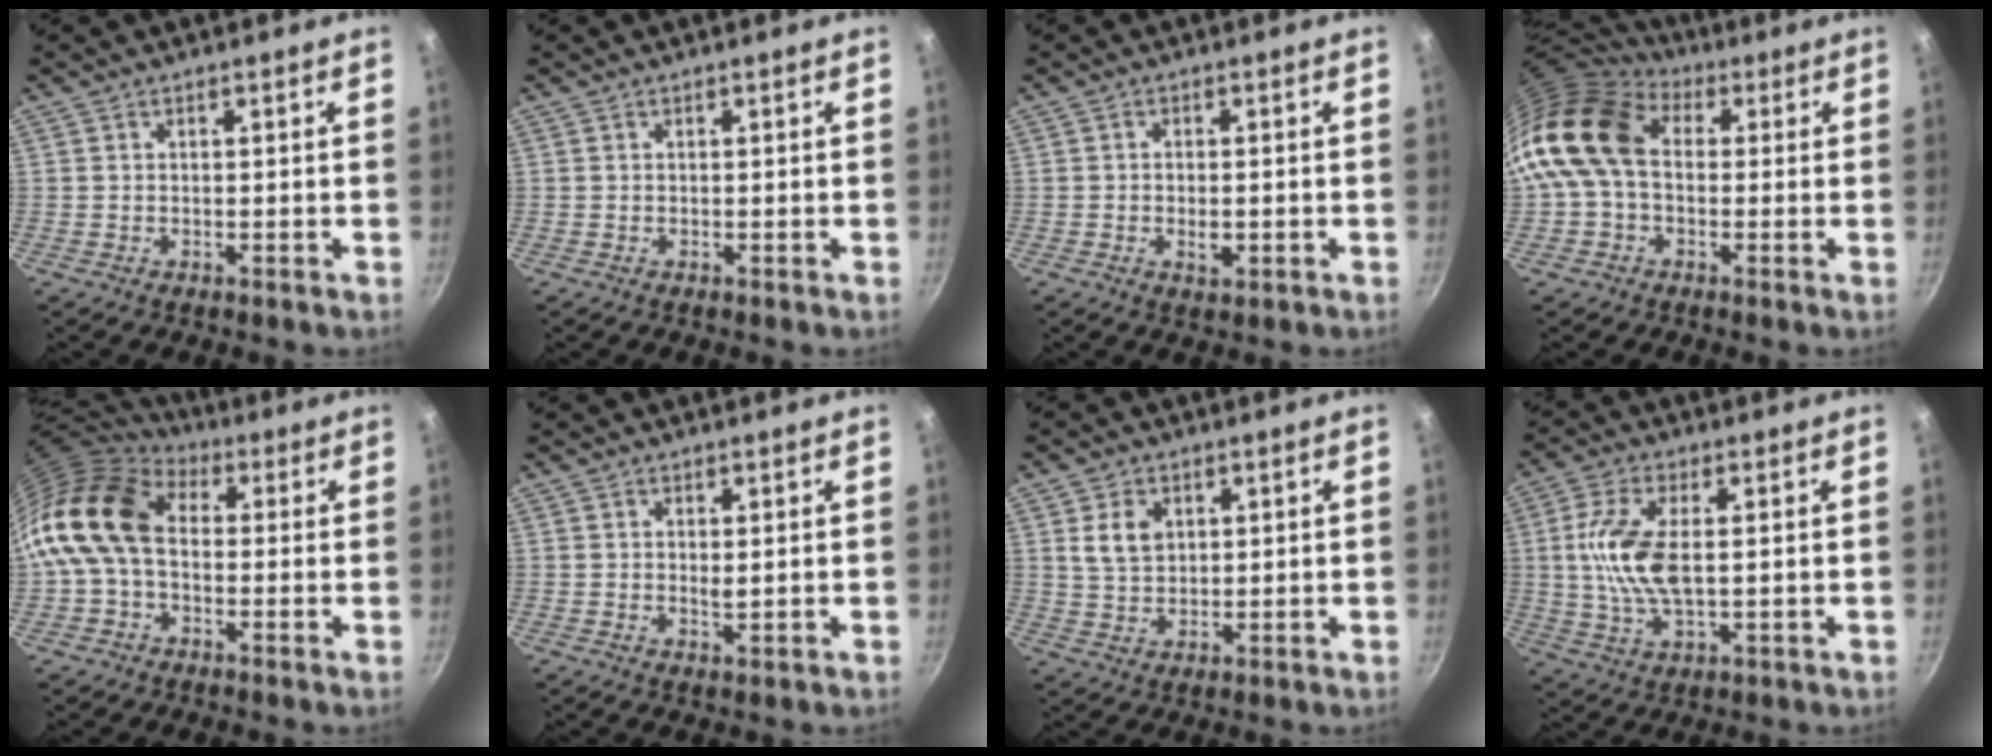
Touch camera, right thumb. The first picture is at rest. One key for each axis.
{"total": 0.0}
{"total": 2.9, "fx": -0.7, "fy": 1.5, "fz": 2.3, "tx": -0.043, "ty": 0.001, "tz": -0.012}
{"total": 14.6, "fx": 1.1, "fy": 10.6, "fz": 10.0, "tx": -0.171, "ty": 0.025, "tz": -0.001}
{"total": 15.6, "fx": 0.0, "fy": 11.0, "fz": 11.2, "tx": -0.201, "ty": 0.031, "tz": -0.018}
{"total": 1.3, "fx": 0.3, "fy": 0.5, "fz": 1.2, "tx": -0.021, "ty": -0.003, "tz": 0.005}
{"total": 5.5, "fx": 1.8, "fy": 4.0, "fz": 3.4, "tx": -0.050, "ty": -0.006, "tz": 0.037}
{"total": 10.9, "fx": 1.0, "fy": 5.0, "fz": 9.6, "tx": -0.198, "ty": 0.001, "tz": 0.017}